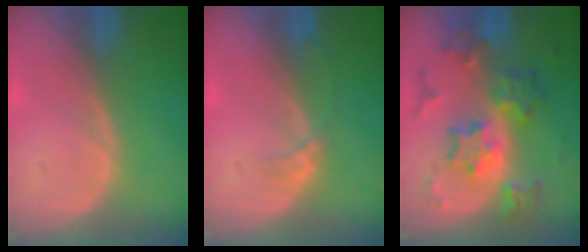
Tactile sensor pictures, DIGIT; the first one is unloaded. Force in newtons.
{"total": 1.3, "press": 1.3, "slide": 0.1}
{"total": 9.0, "press": 9.0, "slide": 0.6}